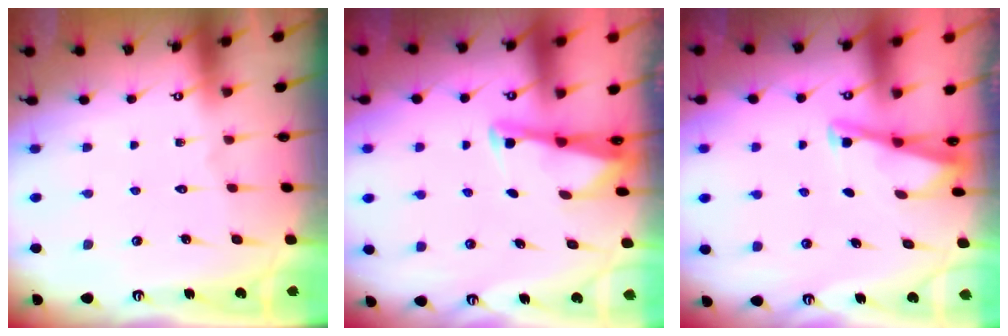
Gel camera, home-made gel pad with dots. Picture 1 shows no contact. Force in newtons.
{"total": 2.6, "press": 2.6, "slide": 0.1}
{"total": 2.8, "press": 2.8, "slide": 0.3}